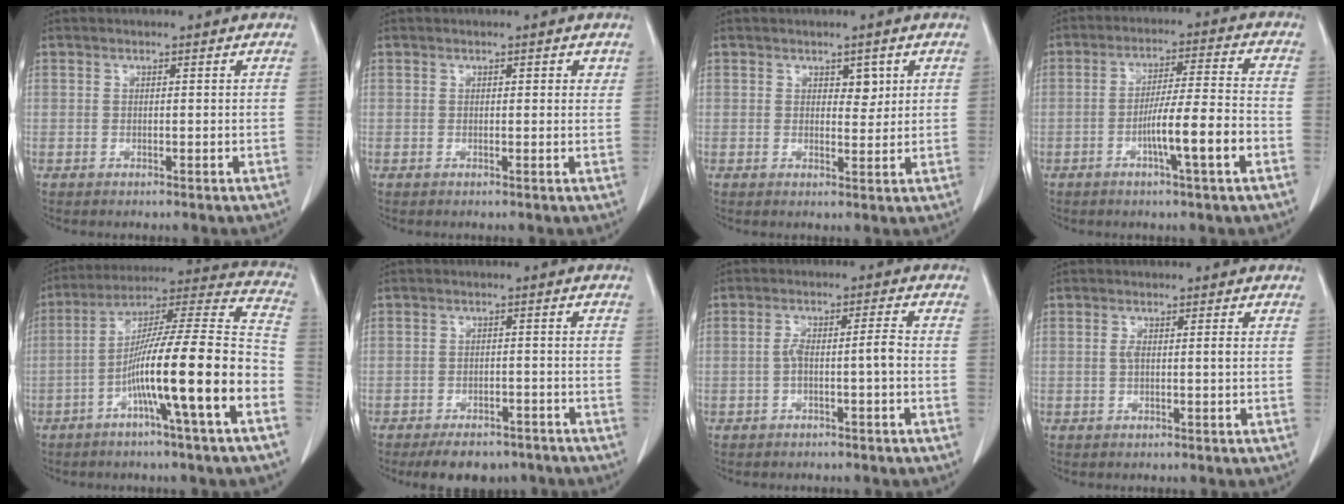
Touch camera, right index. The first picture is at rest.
{"total": 1.2, "force": [0.6, 0.6, 0.8], "torque": [-0.005, 0.000, 0.004]}
{"total": 2.4, "force": [1.1, 1.4, 1.6], "torque": [-0.014, -0.003, 0.016]}
{"total": 9.5, "force": [-3.5, -0.2, 8.8], "torque": [-0.148, 0.003, -0.059]}
{"total": 19.0, "force": [-6.9, -0.4, 17.8], "torque": [-0.279, 0.008, -0.122]}
{"total": 7.4, "force": [-5.9, 3.6, 2.6], "torque": [-0.026, 0.005, -0.082]}
{"total": 3.9, "force": [-1.2, 0.2, 3.7], "torque": [-0.068, 0.019, -0.016]}
{"total": 1.8, "force": [0.0, 0.2, 1.8], "torque": [-0.036, 0.001, 0.001]}